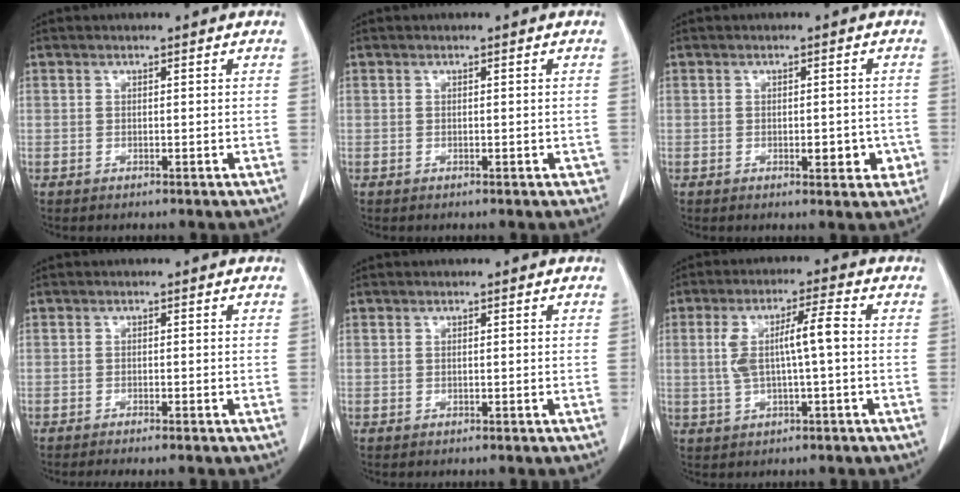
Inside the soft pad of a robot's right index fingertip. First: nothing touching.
{"total": 0.7, "force": [-0.3, 0.4, 0.5], "torque": [-0.002, 0.001, -0.004]}
{"total": 3.9, "force": [-1.3, 1.7, 3.3], "torque": [-0.036, 0.001, -0.013]}
{"total": 2.5, "force": [-2.2, -0.1, 1.2], "torque": [-0.013, -0.002, -0.030]}
{"total": 0.0}
{"total": 7.1, "force": [0.2, 1.0, 7.0], "torque": [-0.141, 0.020, 0.005]}